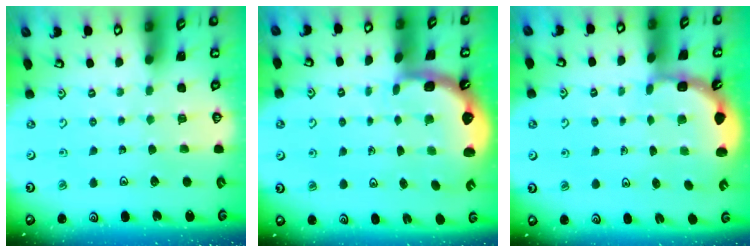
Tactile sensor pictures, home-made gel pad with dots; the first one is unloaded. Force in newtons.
{"total": 2.5, "press": 1.2, "slide": 2.2}
{"total": 2.1, "press": 1.9, "slide": 0.9}